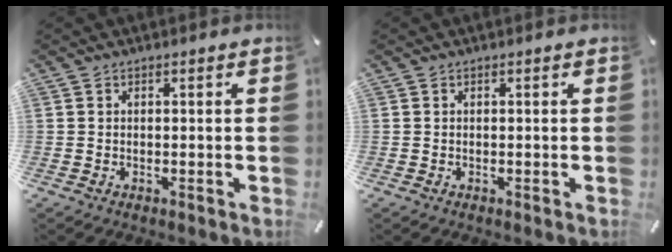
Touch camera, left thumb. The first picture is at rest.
{"total": 0.0}